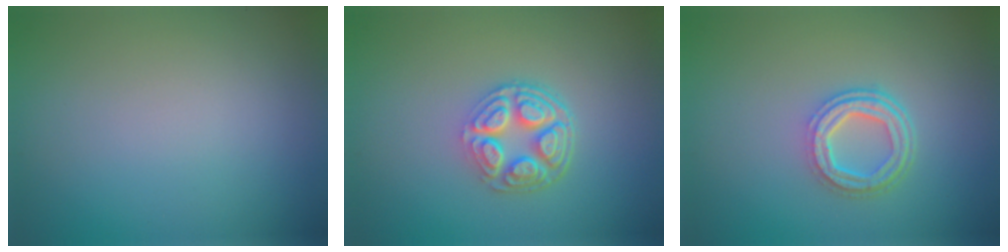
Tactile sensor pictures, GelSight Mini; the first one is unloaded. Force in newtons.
{"total": 5.0, "press": 3.7, "slide": 3.4}
{"total": 3.9, "press": 2.9, "slide": 2.6}